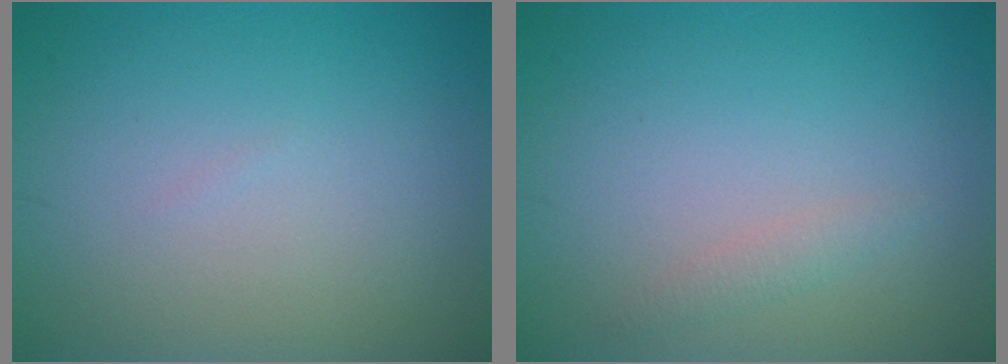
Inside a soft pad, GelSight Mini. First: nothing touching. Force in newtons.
{"total": 1.0, "press": 1.0, "slide": 0.0}